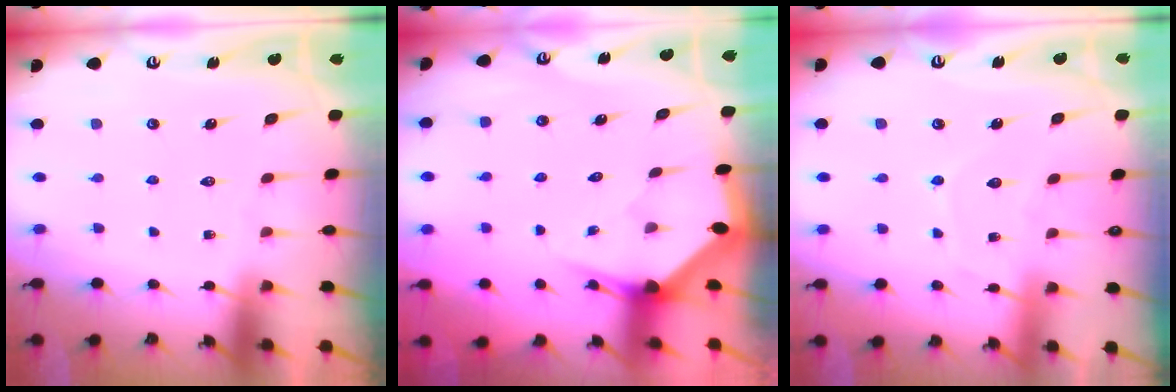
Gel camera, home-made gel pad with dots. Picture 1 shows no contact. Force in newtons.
{"total": 3.0, "press": 3.0, "slide": 0.2}
{"total": 6.2, "press": 6.1, "slide": 0.7}